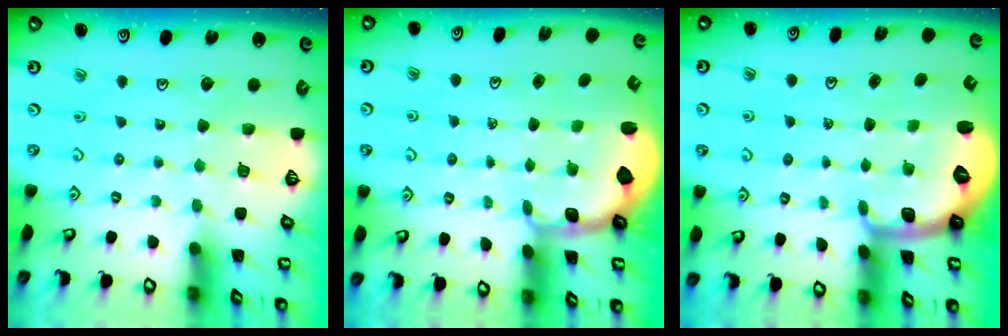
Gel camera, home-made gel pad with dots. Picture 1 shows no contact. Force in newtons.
{"total": 2.4, "press": 1.2, "slide": 2.1}
{"total": 1.8, "press": 1.8, "slide": 0.5}